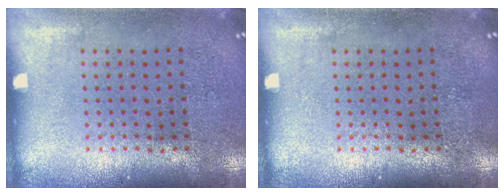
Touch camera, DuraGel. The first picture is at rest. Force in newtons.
{"total": 0.0}